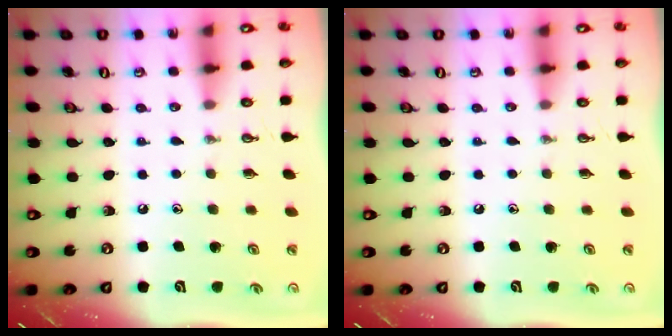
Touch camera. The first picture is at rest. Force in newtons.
{"total": 0.0}